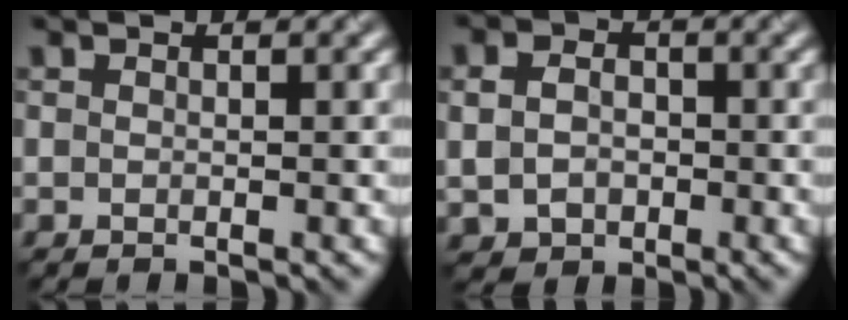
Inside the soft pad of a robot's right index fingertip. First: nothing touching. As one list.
[{"total": 3.4, "force": [-0.3, 2.9, 1.9], "torque": [-0.030, -0.003, -0.004]}]